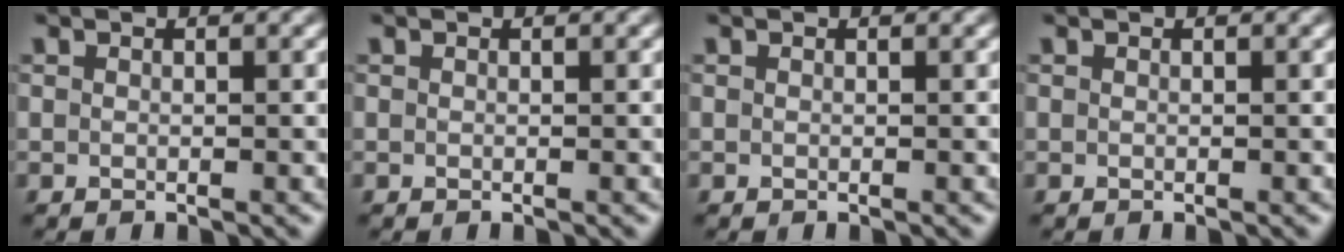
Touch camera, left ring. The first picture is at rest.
{"total": 0.0}
{"total": 0.0}
{"total": 0.0}